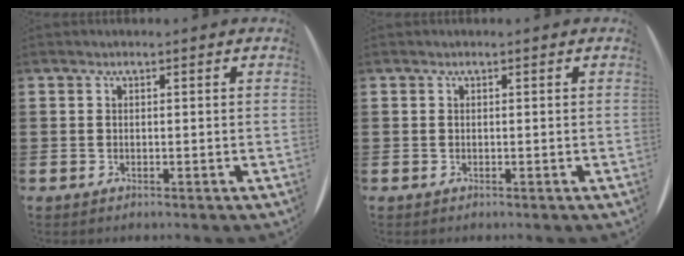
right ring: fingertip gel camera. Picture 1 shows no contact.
{"total": 0.0}